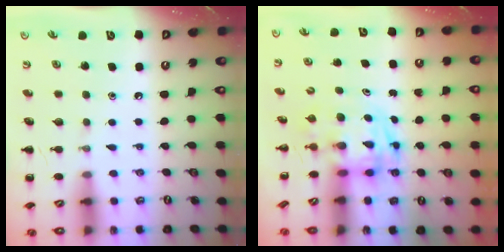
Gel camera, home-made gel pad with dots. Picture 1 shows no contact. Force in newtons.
{"total": 2.7, "press": 2.7, "slide": 0.5}